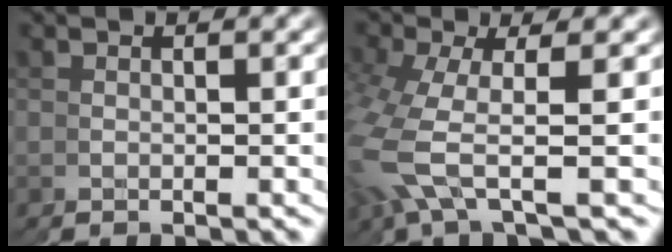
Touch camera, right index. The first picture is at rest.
{"total": 3.6, "force": [1.1, 2.1, 2.6], "torque": [-0.101, -0.013, 0.021]}